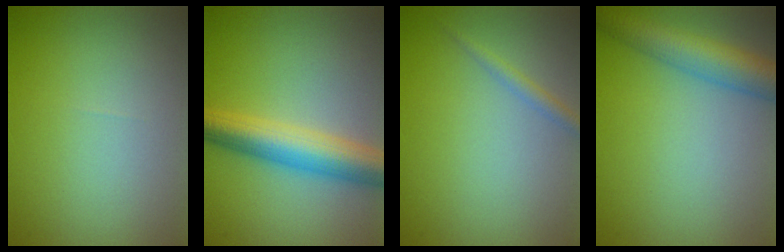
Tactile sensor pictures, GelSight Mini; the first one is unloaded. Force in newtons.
{"total": 6.3, "press": 6.3, "slide": 0.2}
{"total": 1.2, "press": 1.2, "slide": 0.0}
{"total": 5.6, "press": 5.6, "slide": 0.1}